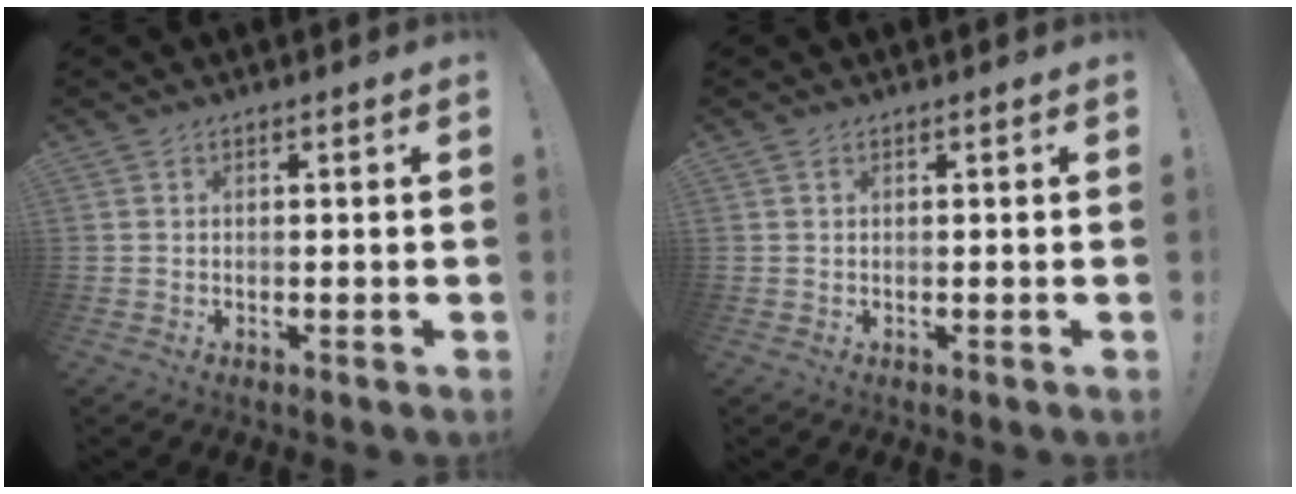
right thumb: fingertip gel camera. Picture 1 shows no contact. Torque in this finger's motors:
{"motor_torque": [0.08, 0.38, 0.17, -0.17, 0.01]}